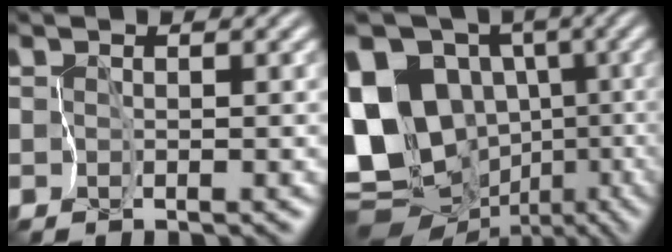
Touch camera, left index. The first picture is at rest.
{"total": 14.7, "force": [-0.1, 11.6, 8.9], "torque": [-0.213, -0.009, 0.017]}